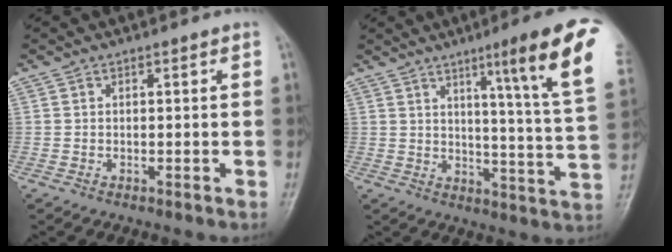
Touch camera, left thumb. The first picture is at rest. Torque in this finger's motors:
{"motor_torque": [1.32, -0.11, 1.59, -1.18, 0.13]}